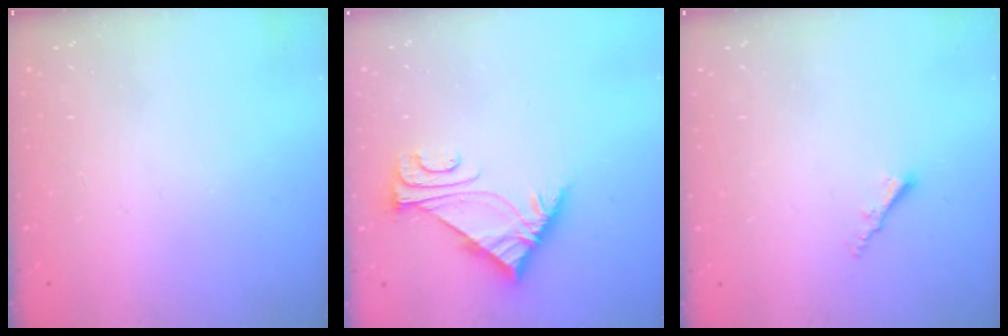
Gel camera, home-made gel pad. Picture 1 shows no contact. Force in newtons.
{"total": 6.0, "press": 5.9, "slide": 0.5}
{"total": 2.0, "press": 2.0, "slide": 0.3}